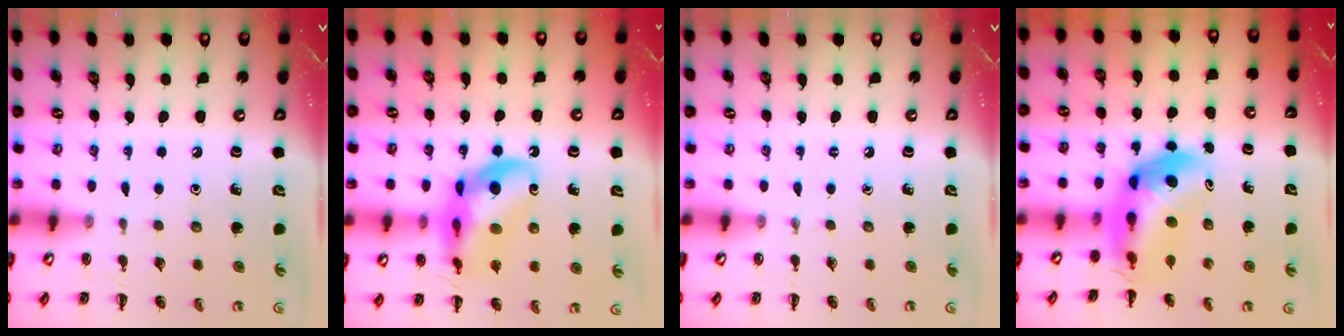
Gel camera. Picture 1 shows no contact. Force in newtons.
{"total": 15.4, "press": 14.9, "slide": 3.8}
{"total": 0.0}
{"total": 6.6, "press": 6.2, "slide": 2.2}